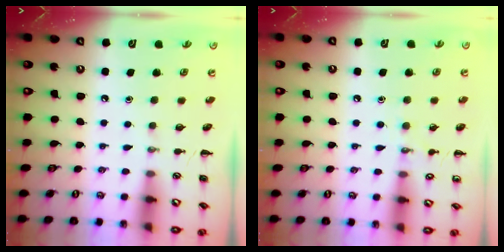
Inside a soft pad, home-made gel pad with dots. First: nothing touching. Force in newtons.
{"total": 6.2, "press": 6.0, "slide": 1.8}